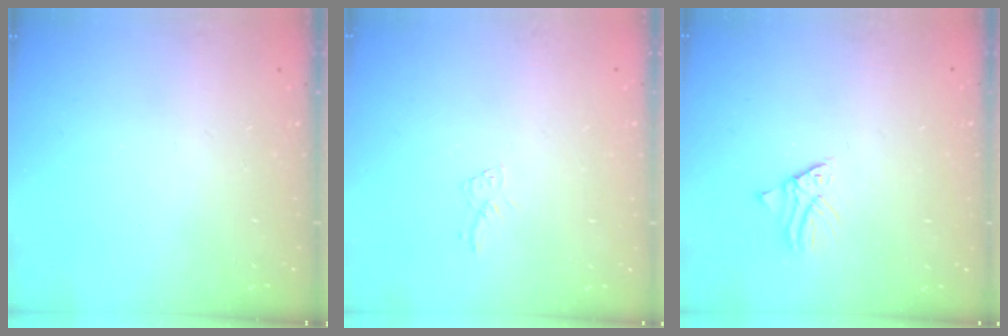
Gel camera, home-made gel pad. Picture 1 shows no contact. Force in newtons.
{"total": 3.7, "press": 3.7, "slide": 0.2}
{"total": 1.1, "press": 1.1, "slide": 0.1}